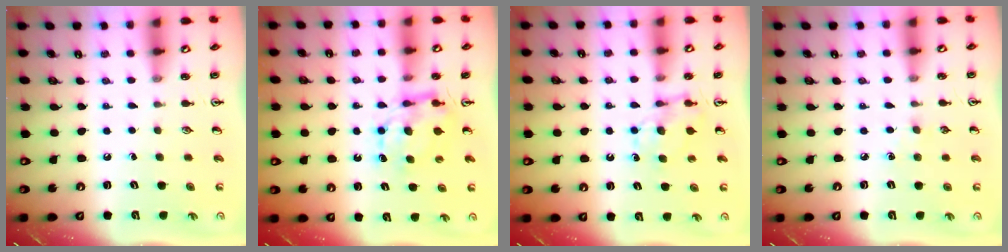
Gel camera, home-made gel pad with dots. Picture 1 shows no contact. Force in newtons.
{"total": 7.5, "press": 7.4, "slide": 0.6}
{"total": 6.0, "press": 6.0, "slide": 0.5}
{"total": 2.9, "press": 2.9, "slide": 0.5}